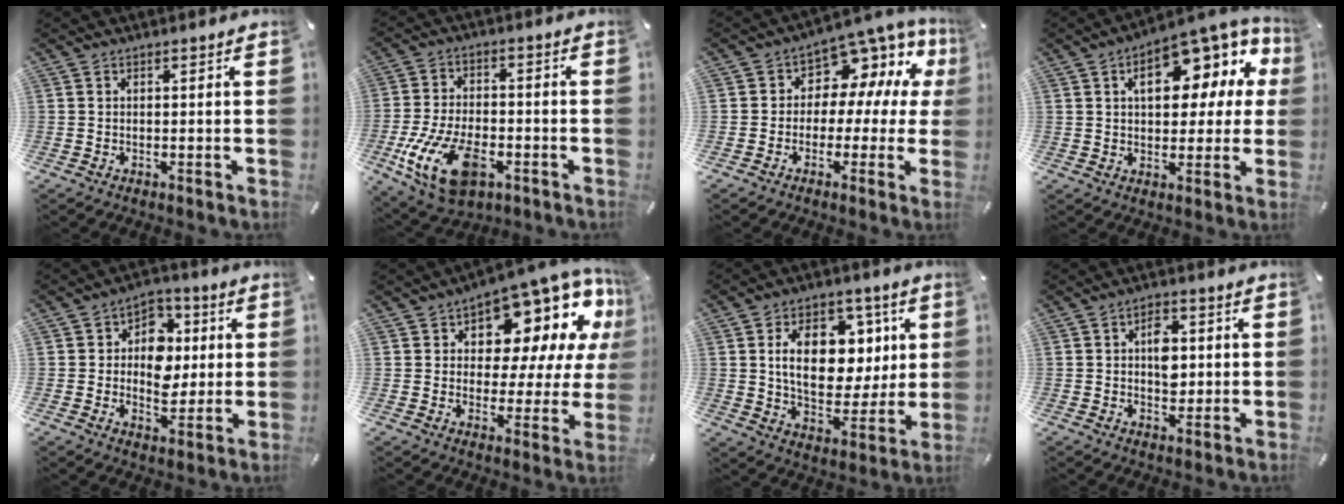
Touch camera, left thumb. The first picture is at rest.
{"total": 16.2, "force": [-6.2, 9.1, 11.8], "torque": [-0.233, 0.020, -0.104]}
{"total": 8.3, "force": [4.0, 6.2, 3.9], "torque": [-0.070, -0.044, 0.075]}
{"total": 14.6, "force": [6.1, 8.5, 10.3], "torque": [-0.128, -0.036, 0.100]}
{"total": 9.7, "force": [0.4, 8.2, 5.2], "torque": [-0.066, 0.003, 0.007]}
{"total": 14.9, "force": [10.2, 7.6, 7.9], "torque": [-0.109, -0.094, 0.170]}
{"total": 16.2, "force": [4.1, 11.5, 10.5], "torque": [-0.159, -0.004, 0.075]}
{"total": 6.4, "force": [0.8, 4.5, 4.5], "torque": [-0.051, -0.003, 0.006]}